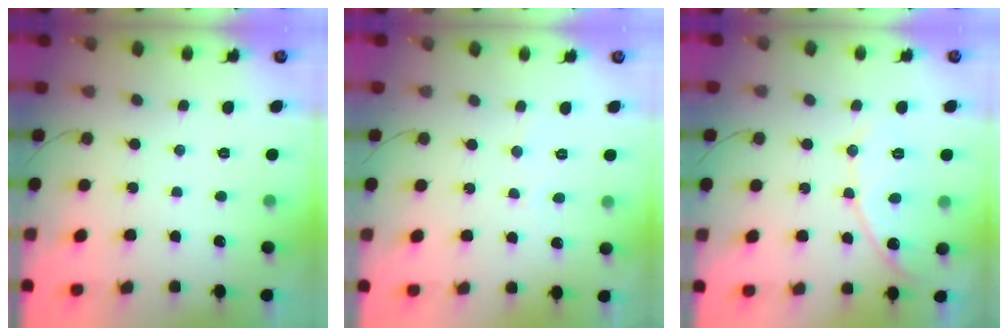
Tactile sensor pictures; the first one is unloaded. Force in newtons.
{"total": 2.3, "press": 2.3, "slide": 0.2}
{"total": 10.1, "press": 10.1, "slide": 0.8}